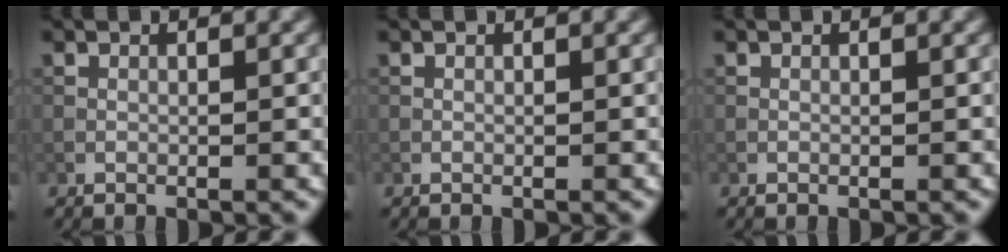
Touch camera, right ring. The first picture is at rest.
{"total": 0.0}
{"total": 0.0}